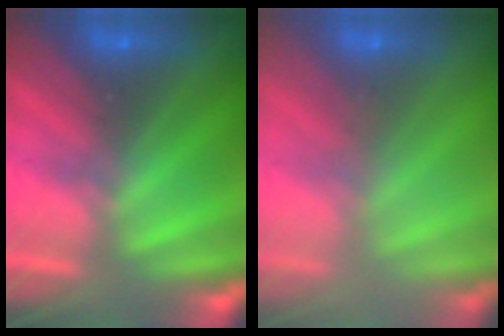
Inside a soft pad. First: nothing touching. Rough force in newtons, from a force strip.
{"total": 2.5}